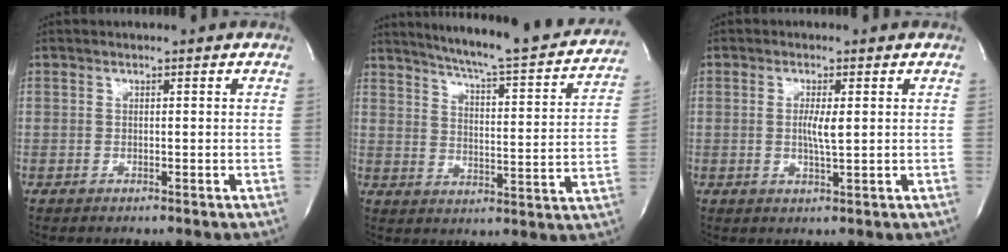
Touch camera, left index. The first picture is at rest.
{"total": 23.3, "force": [21.2, 1.6, 9.4], "torque": [-0.142, -0.050, 0.267]}
{"total": 3.0, "force": [-0.1, 0.2, 3.0], "torque": [-0.060, -0.008, -0.002]}